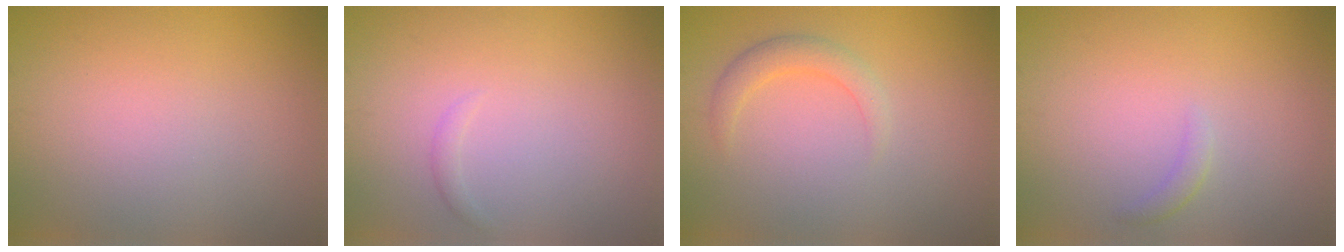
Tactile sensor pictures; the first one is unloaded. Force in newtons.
{"total": 0.5, "press": 0.5, "slide": 0.0}
{"total": 2.0, "press": 2.0, "slide": 0.1}
{"total": 0.8, "press": 0.8, "slide": 0.1}